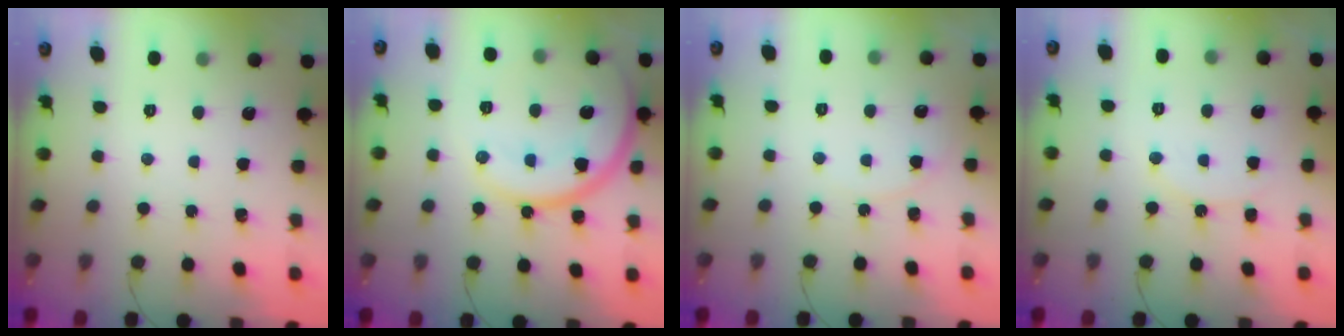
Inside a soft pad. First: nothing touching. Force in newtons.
{"total": 15.5, "press": 15.5, "slide": 1.3}
{"total": 2.8, "press": 2.8, "slide": 0.4}
{"total": 7.6, "press": 7.6, "slide": 0.7}